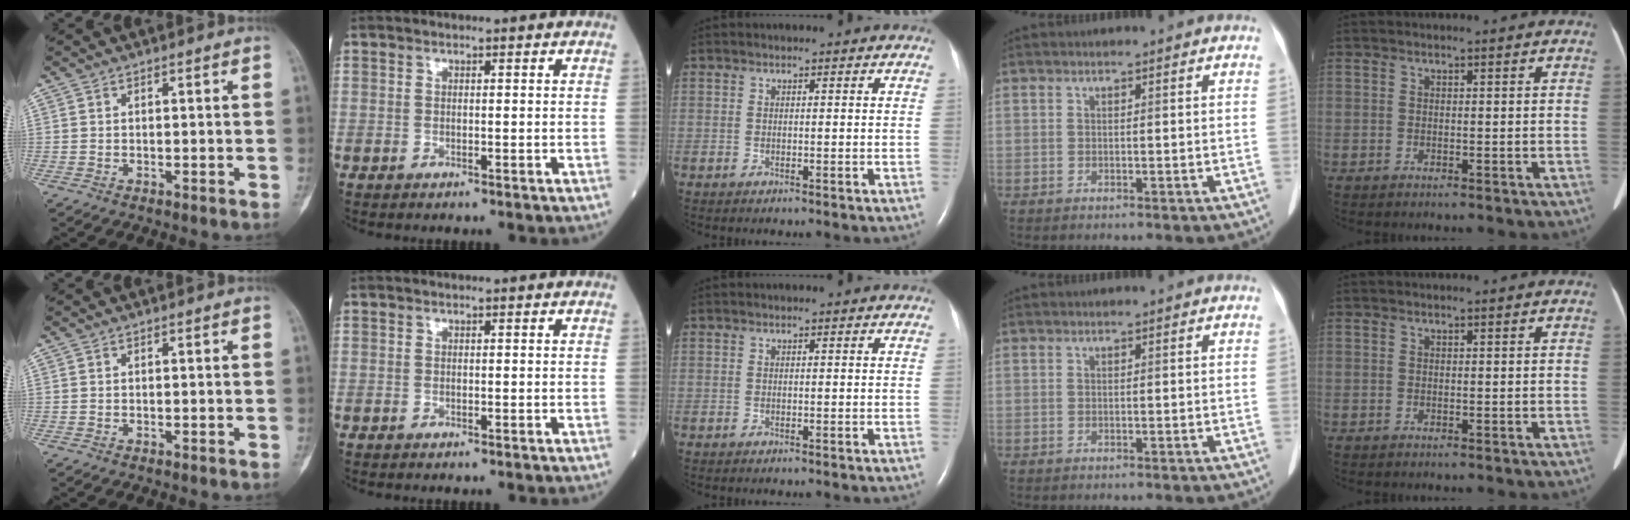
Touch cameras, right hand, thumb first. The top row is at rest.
{}